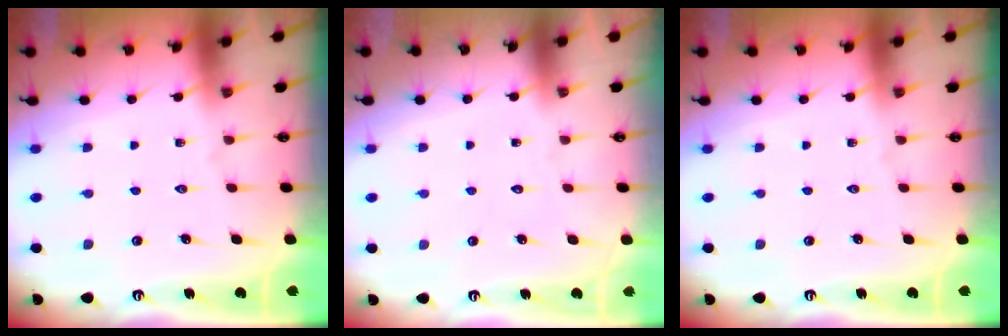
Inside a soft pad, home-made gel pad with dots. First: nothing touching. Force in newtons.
{"total": 1.7, "press": 1.7, "slide": 0.1}
{"total": 0.0}